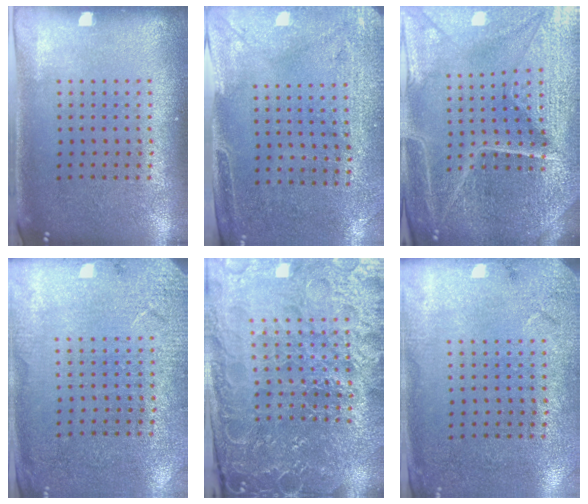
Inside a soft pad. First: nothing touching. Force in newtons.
{"total": 3.0, "press": 2.3, "slide": 1.8}
{"total": 5.8, "press": 5.3, "slide": 2.4}
{"total": 2.6, "press": 2.6, "slide": 0.4}
{"total": 5.0, "press": 4.8, "slide": 1.5}
{"total": 2.7, "press": 2.2, "slide": 1.6}